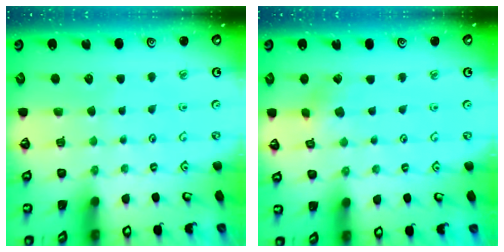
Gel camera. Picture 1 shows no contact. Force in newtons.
{"total": 2.9, "press": 2.8, "slide": 0.8}